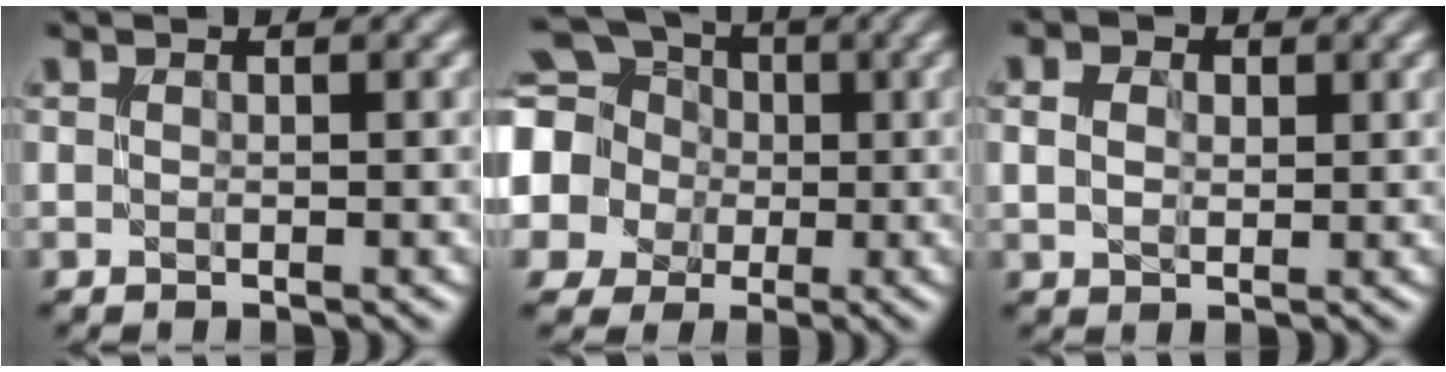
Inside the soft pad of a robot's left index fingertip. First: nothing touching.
{"total": 16.2, "force": [1.6, 14.9, 6.0], "torque": [-0.170, 0.010, -0.010]}
{"total": 2.9, "force": [0.9, 2.2, 1.8], "torque": [-0.040, 0.005, 0.007]}